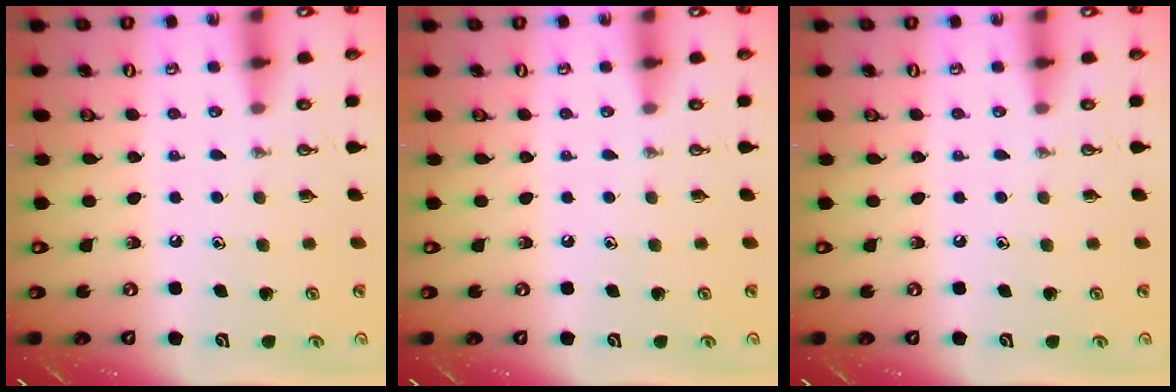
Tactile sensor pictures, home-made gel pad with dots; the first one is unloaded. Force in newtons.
{"total": 0.0}
{"total": 0.0}